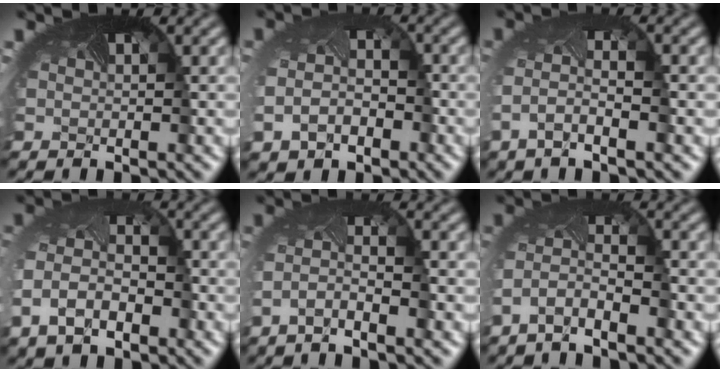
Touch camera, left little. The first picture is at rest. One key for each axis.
{"total": 4.5, "fx": -2.0, "fy": 3.1, "fz": 2.6, "tx": -0.063, "ty": -0.023, "tz": -0.027}
{"total": 3.4, "fx": -1.5, "fy": 0.9, "fz": 3.0, "tx": -0.072, "ty": -0.004, "tz": -0.030}
{"total": 5.5, "fx": -2.4, "fy": 3.5, "fz": 3.5, "tx": -0.083, "ty": -0.017, "tz": -0.042}
{"total": 3.2, "fx": -1.7, "fy": 0.5, "fz": 2.7, "tx": -0.058, "ty": -0.006, "tz": -0.037}
{"total": 3.1, "fx": -2.3, "fy": 0.7, "fz": 2.0, "tx": -0.055, "ty": -0.005, "tz": -0.051}